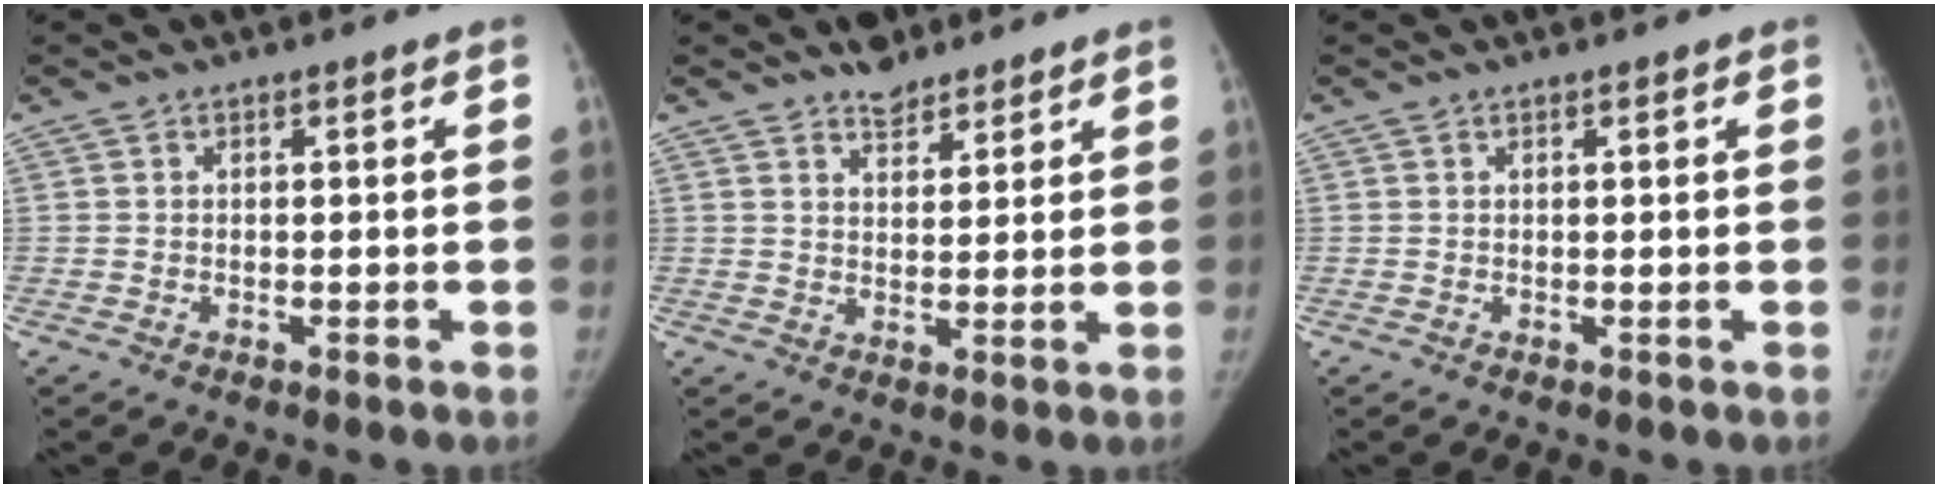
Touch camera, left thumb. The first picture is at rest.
{"total": 4.9, "force": [4.1, 2.3, 1.4], "torque": [-0.002, -0.030, 0.070]}
{"total": 0.6, "force": [0.4, 0.1, 0.3], "torque": [-0.005, -0.001, 0.007]}